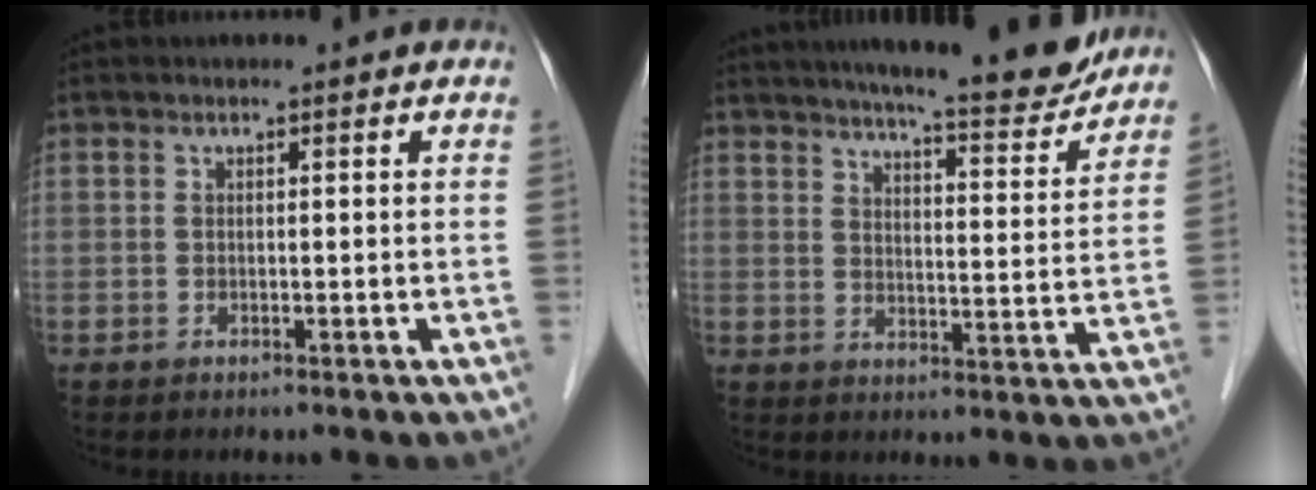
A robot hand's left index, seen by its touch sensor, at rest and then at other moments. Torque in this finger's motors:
{"motor_torque": [0.33, -0.22, 0.63, 0.14]}